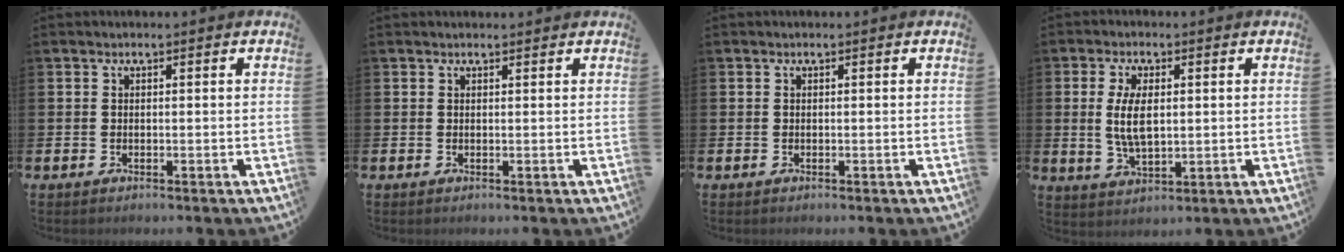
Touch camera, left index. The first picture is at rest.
{"total": 0.6, "force": [0.6, 0.1, 0.2], "torque": [0.005, -0.002, 0.008]}
{"total": 0.0}
{"total": 5.8, "force": [1.1, 2.6, 5.0], "torque": [-0.085, 0.001, 0.015]}